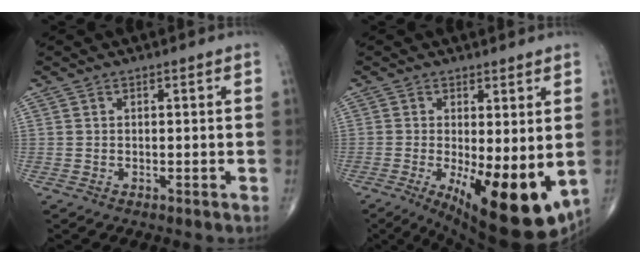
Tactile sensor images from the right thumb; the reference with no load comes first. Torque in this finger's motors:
{"motor_torque": [2.43, 2.57, 1.89, -0.10, 0.48]}